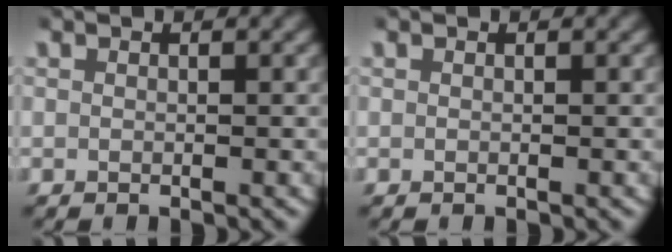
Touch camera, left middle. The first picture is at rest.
{"total": 0.0}